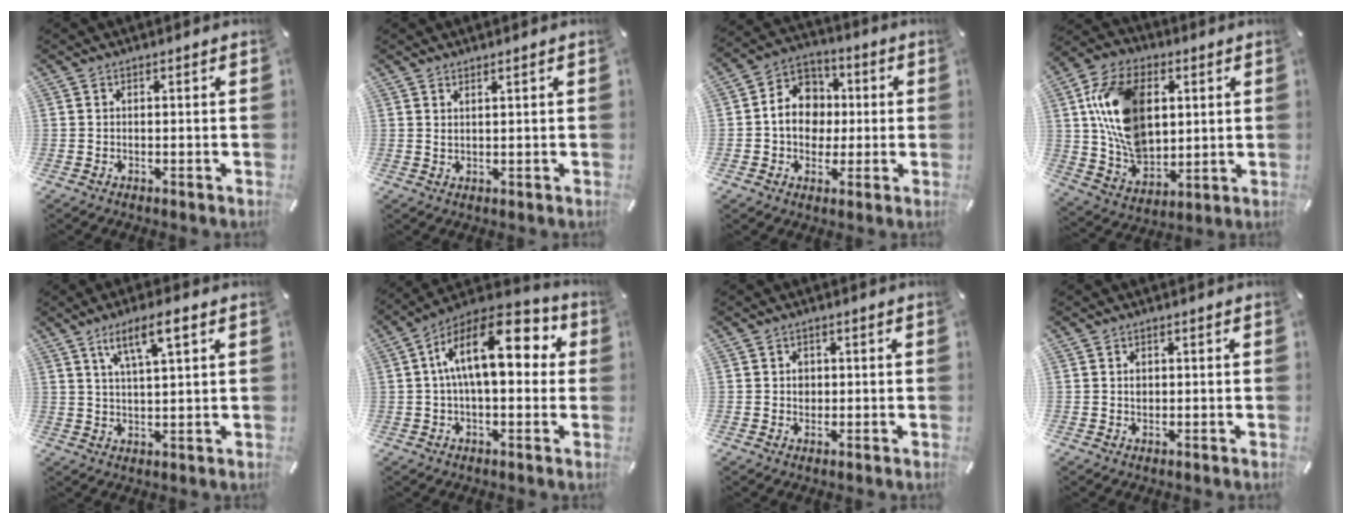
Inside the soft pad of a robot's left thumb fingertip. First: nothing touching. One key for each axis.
{"total": 1.1, "fx": 0.9, "fy": 0.1, "fz": 0.7, "tx": -0.014, "ty": -0.002, "tz": 0.016}
{"total": 10.8, "fx": -0.7, "fy": 9.4, "fz": 5.2, "tx": -0.100, "ty": 0.019, "tz": -0.013}
{"total": 18.2, "fx": 4.2, "fy": 12.7, "fz": 12.4, "tx": -0.260, "ty": 0.007, "tz": 0.082}
{"total": 7.9, "fx": 4.4, "fy": 1.9, "fz": 6.2, "tx": -0.123, "ty": -0.002, "tz": 0.075}
{"total": 17.6, "fx": 3.6, "fy": 8.5, "fz": 15.0, "tx": -0.244, "ty": -0.001, "tz": 0.059}
{"total": 2.1, "fx": 0.1, "fy": 2.0, "fz": 0.8, "tx": -0.002, "ty": 0.000, "tz": -0.004}
{"total": 1.3, "fx": 0.2, "fy": 1.1, "fz": 0.6, "tx": -0.014, "ty": 0.004, "tz": 0.004}